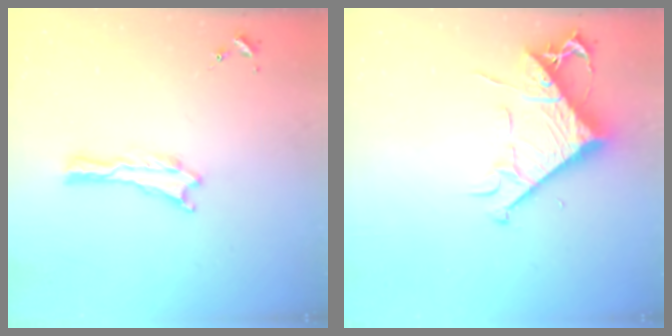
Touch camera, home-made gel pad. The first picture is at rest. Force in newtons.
{"total": 8.4, "press": 8.3, "slide": 1.1}